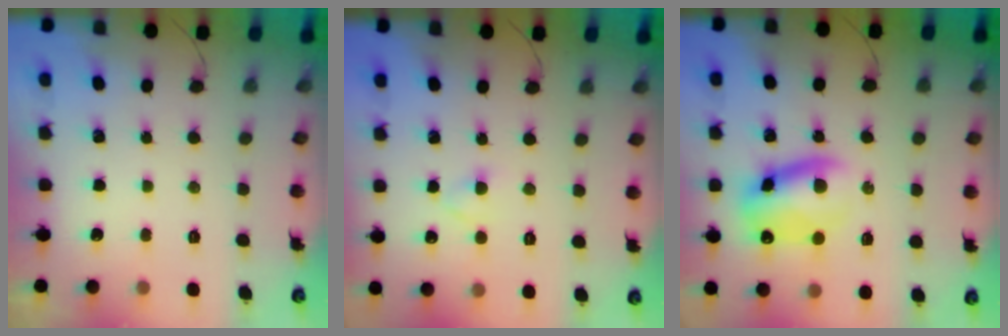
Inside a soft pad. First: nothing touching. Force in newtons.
{"total": 2.4, "press": 2.1, "slide": 1.1}
{"total": 10.7, "press": 10.5, "slide": 2.0}